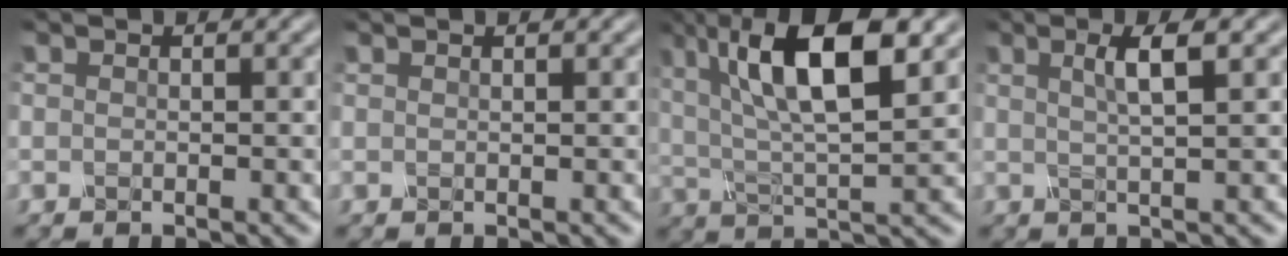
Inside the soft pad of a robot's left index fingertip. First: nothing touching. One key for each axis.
{"total": 0.0}
{"total": 10.9, "fx": 4.3, "fy": 3.3, "fz": 9.4, "tx": -0.164, "ty": 0.008, "tz": 0.069}
{"total": 3.1, "fx": 1.1, "fy": 0.7, "fz": 2.8, "tx": -0.040, "ty": 0.002, "tz": 0.014}